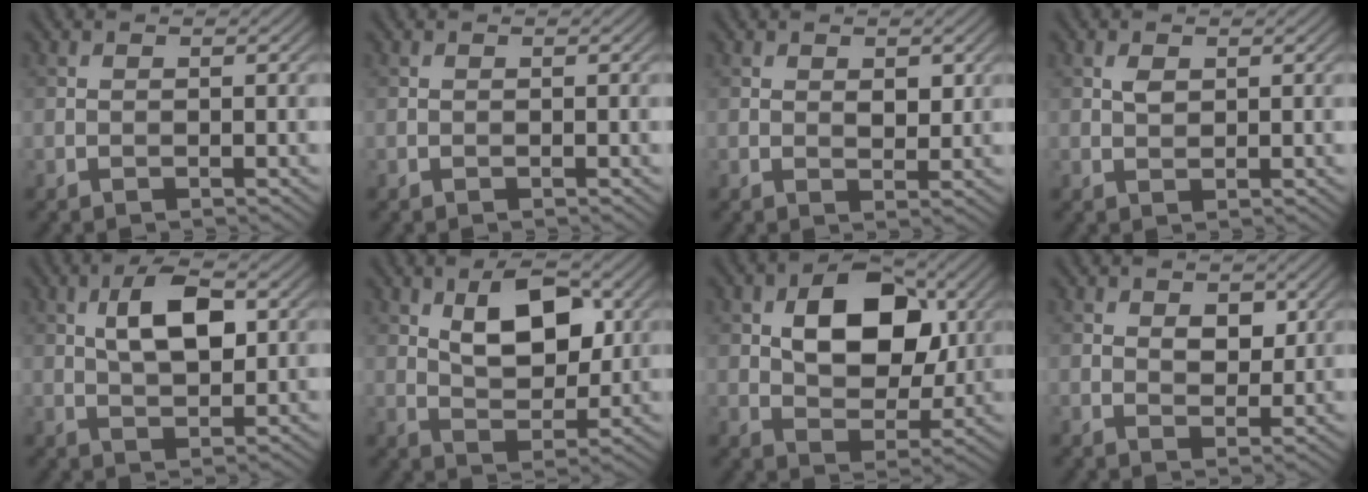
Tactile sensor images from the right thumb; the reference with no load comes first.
{"total": 0.0}
{"total": 2.4, "force": [0.9, 1.4, 1.8], "torque": [-0.025, -0.004, 0.016]}
{"total": 1.5, "force": [0.6, 0.9, 1.0], "torque": [-0.022, -0.001, 0.014]}
{"total": 7.1, "force": [1.9, 3.3, 6.0], "torque": [-0.113, 0.007, 0.033]}
{"total": 8.8, "force": [3.1, 4.7, 6.8], "torque": [-0.115, 0.003, 0.052]}
{"total": 11.1, "force": [2.7, 7.1, 8.1], "torque": [-0.133, 0.005, 0.041]}
{"total": 3.7, "force": [1.3, 2.3, 2.6], "torque": [-0.046, -0.004, 0.020]}